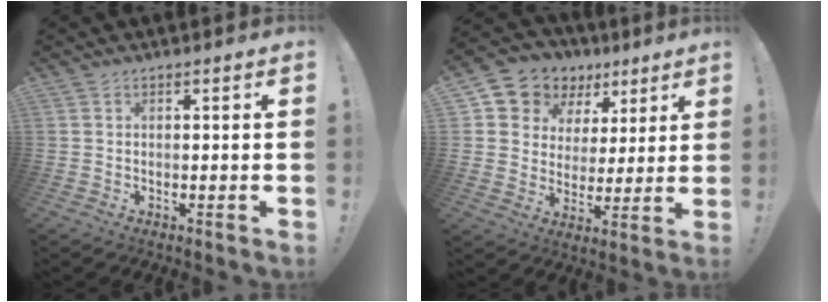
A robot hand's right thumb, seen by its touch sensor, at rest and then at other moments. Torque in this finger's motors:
{"motor_torque": [0.08, 0.40, 0.22, -0.09, 0.17]}